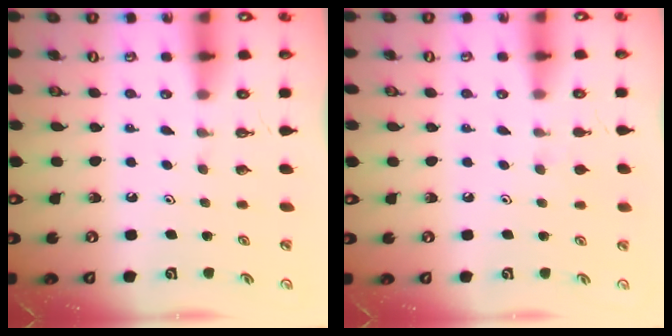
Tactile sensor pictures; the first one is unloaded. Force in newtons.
{"total": 2.5, "press": 2.5, "slide": 0.4}